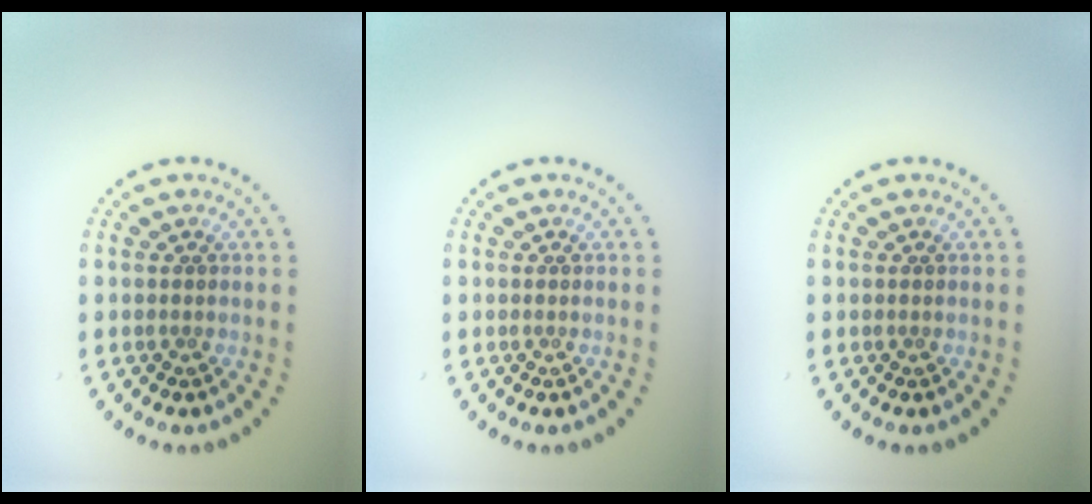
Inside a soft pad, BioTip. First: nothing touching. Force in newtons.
{"total": 0.0}
{"total": 0.0}